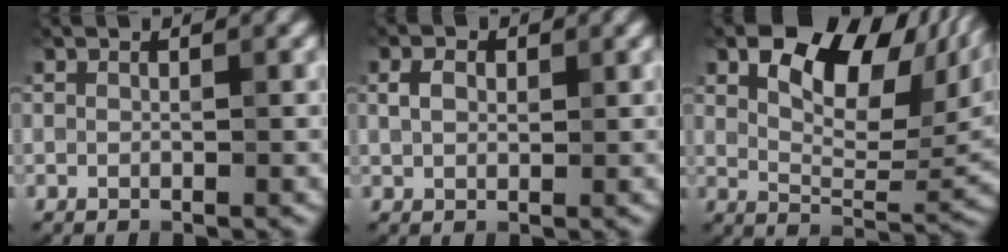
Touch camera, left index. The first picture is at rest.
{"total": 2.0, "force": [0.5, 1.4, 1.3], "torque": [-0.031, 0.002, 0.009]}
{"total": 11.6, "force": [5.4, 5.8, 8.6], "torque": [-0.127, 0.005, 0.093]}